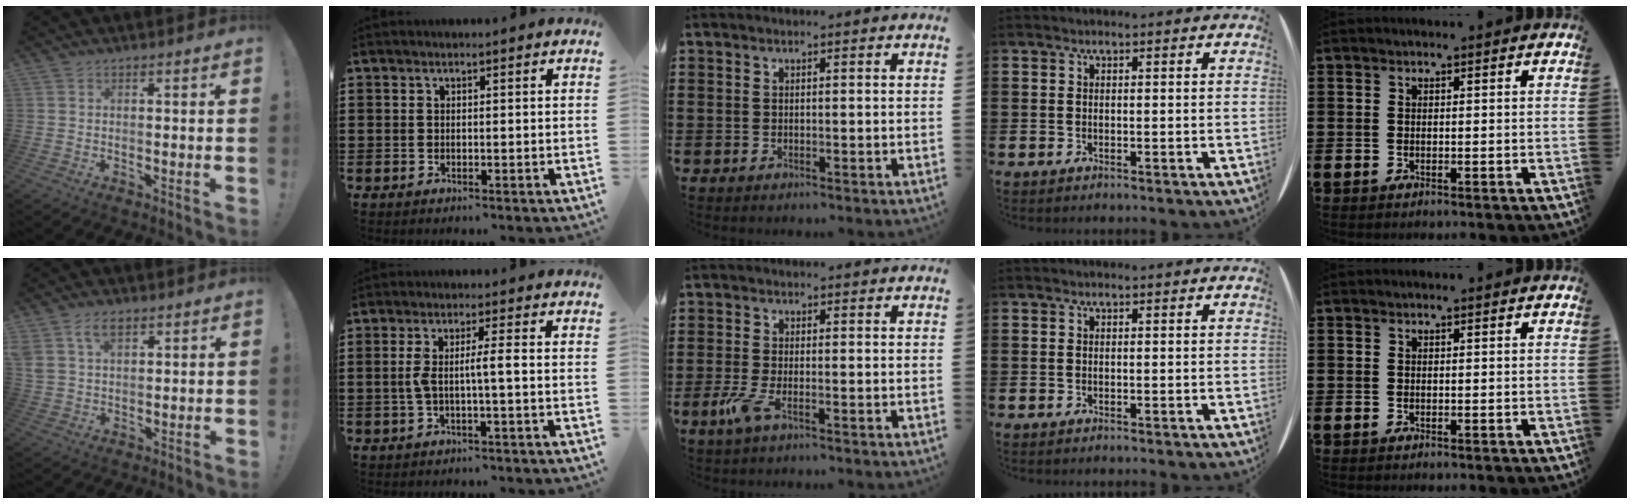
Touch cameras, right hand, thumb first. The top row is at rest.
{"thumb": {"total": 6.7, "force": [3.7, 4.0, 4.0], "torque": [-0.068, -0.004, 0.071]}, "index": {"total": 4.2, "force": [-0.5, 0.0, 4.2], "torque": [-0.085, -0.006, -0.016]}, "middle": {"total": 3.0, "force": [-1.2, 0.6, 2.7], "torque": [-0.068, -0.010, -0.028]}}